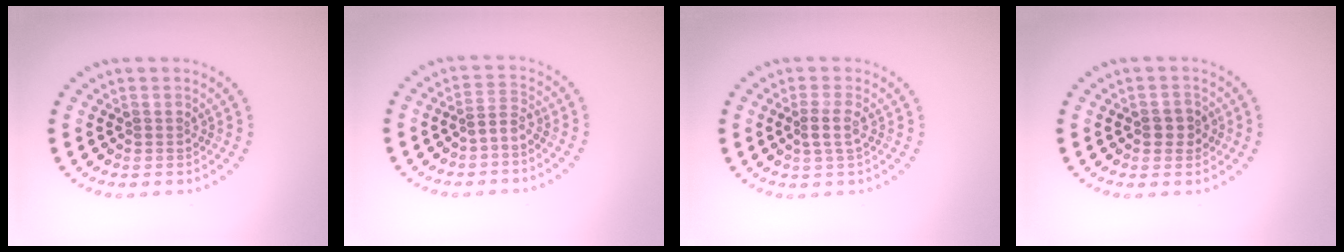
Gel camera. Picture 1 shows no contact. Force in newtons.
{"total": 1.5, "press": 1.0, "slide": 1.1}
{"total": 1.7, "press": 1.4, "slide": 1.0}
{"total": 1.9, "press": 1.9, "slide": 0.2}